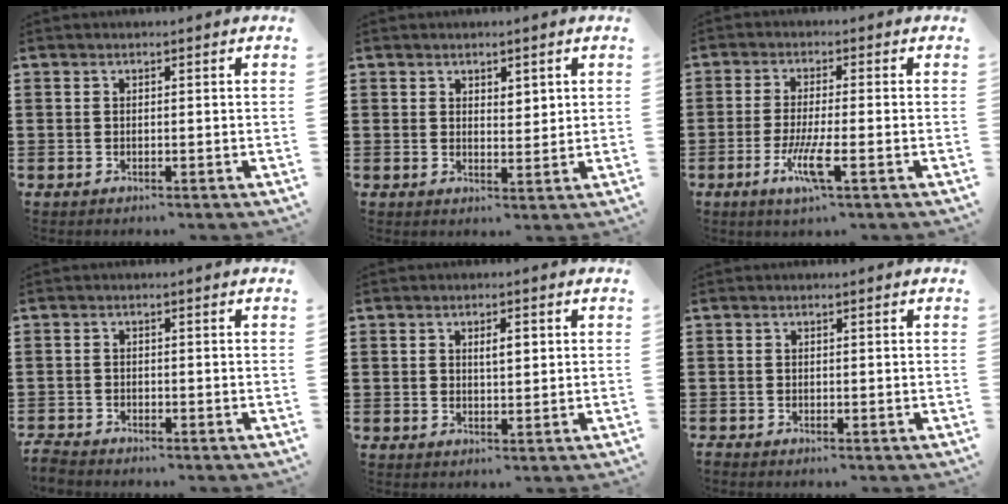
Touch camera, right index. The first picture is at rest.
{"total": 2.2, "force": [1.8, 1.2, 0.5], "torque": [-0.007, 0.003, 0.032]}
{"total": 6.1, "force": [-2.4, 0.6, 5.5], "torque": [-0.118, -0.020, -0.048]}
{"total": 1.7, "force": [-1.7, 0.1, 0.0], "torque": [-0.005, -0.001, -0.036]}
{"total": 2.6, "force": [0.6, 1.0, 2.3], "torque": [-0.039, 0.003, 0.006]}
{"total": 0.0}